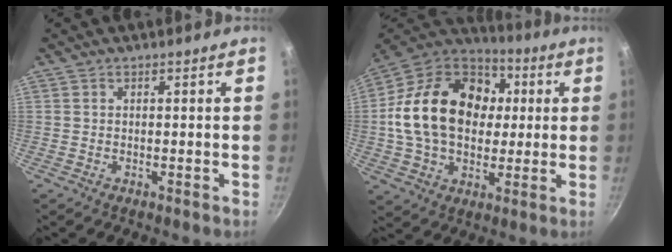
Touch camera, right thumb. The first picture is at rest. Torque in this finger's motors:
{"motor_torque": [-0.67, 1.71, 1.43, -0.15, 0.35]}